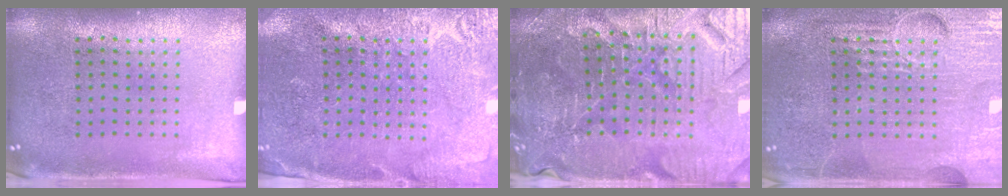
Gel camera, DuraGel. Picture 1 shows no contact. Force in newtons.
{"total": 2.7, "press": 2.7, "slide": 0.2}
{"total": 4.5, "press": 4.4, "slide": 1.0}
{"total": 6.5, "press": 6.5, "slide": 0.8}